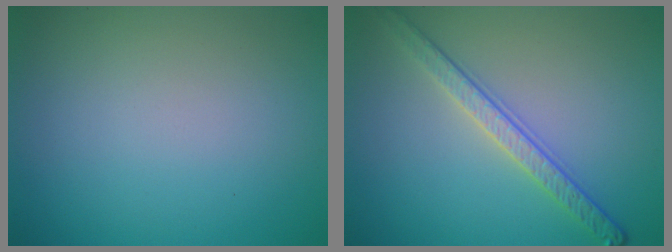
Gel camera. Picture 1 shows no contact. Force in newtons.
{"total": 3.3, "press": 2.9, "slide": 1.5}